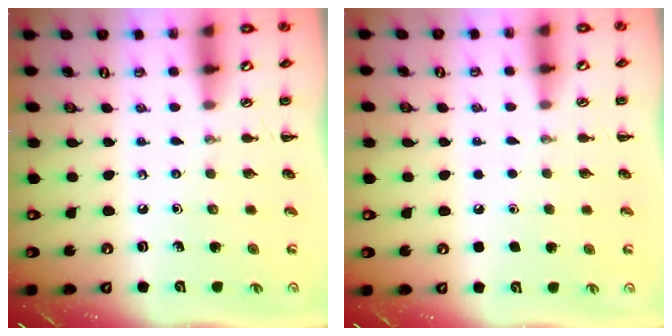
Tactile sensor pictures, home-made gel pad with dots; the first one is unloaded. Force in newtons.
{"total": 1.8, "press": 1.8, "slide": 0.1}